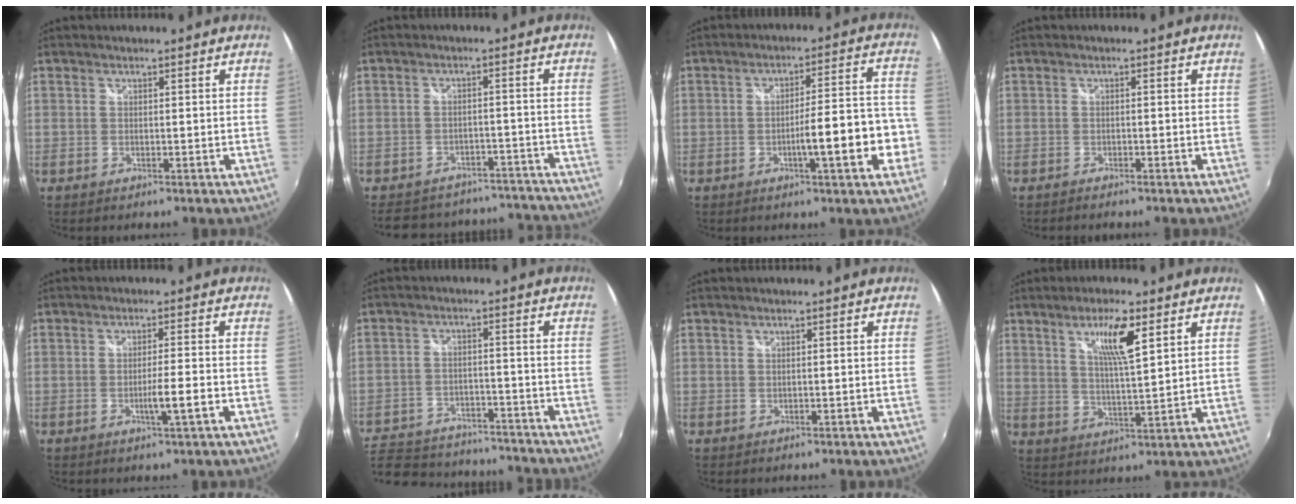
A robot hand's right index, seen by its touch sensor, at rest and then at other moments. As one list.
[{"total": 21.1, "force": [-18.7, 7.9, 5.9], "torque": [-0.121, 0.056, -0.217]}, {"total": 11.1, "force": [-3.7, 1.2, 10.3], "torque": [-0.154, 0.004, -0.048]}, {"total": 1.4, "force": [-1.3, 0.1, 0.5], "torque": [-0.012, -0.009, -0.023]}, {"total": 4.5, "force": [-1.6, -0.4, 4.1], "torque": [-0.068, -0.009, -0.027]}, {"total": 23.6, "force": [-19.4, 9.8, 9.3], "torque": [-0.218, 0.004, -0.265]}, {"total": 0.0}, {"total": 8.2, "force": [4.3, 1.3, 6.9], "torque": [-0.121, -0.001, 0.076]}]